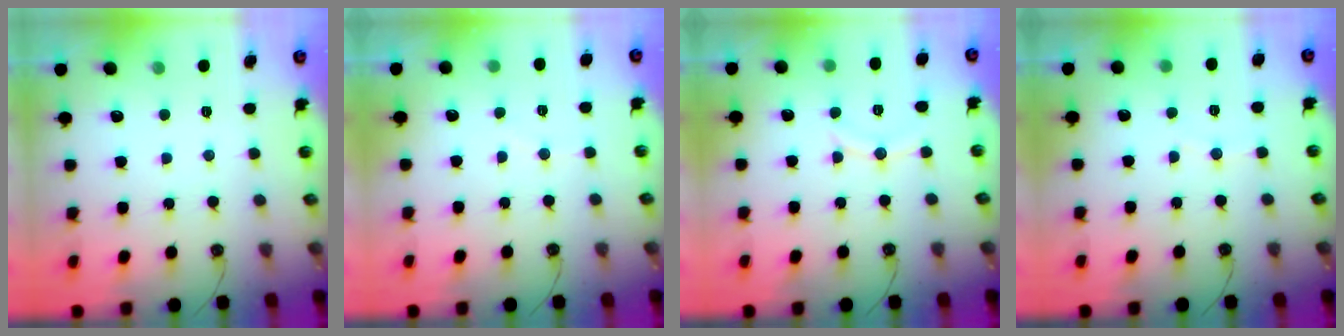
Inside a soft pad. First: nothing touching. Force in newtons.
{"total": 2.7, "press": 2.6, "slide": 0.7}
{"total": 6.9, "press": 6.8, "slide": 0.7}
{"total": 5.0, "press": 4.8, "slide": 1.3}